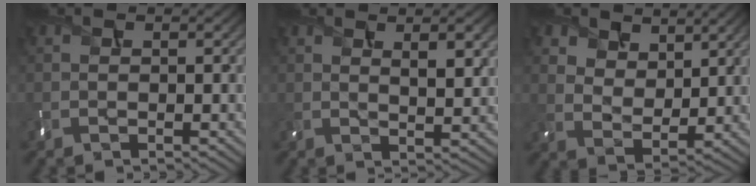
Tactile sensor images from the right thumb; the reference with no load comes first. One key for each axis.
{"total": 4.2, "fx": 2.2, "fy": 1.3, "fz": 3.4, "tx": -0.063, "ty": -0.003, "tz": 0.040}
{"total": 6.7, "fx": 4.6, "fy": 3.9, "fz": 3.0, "tx": -0.076, "ty": -0.020, "tz": 0.097}